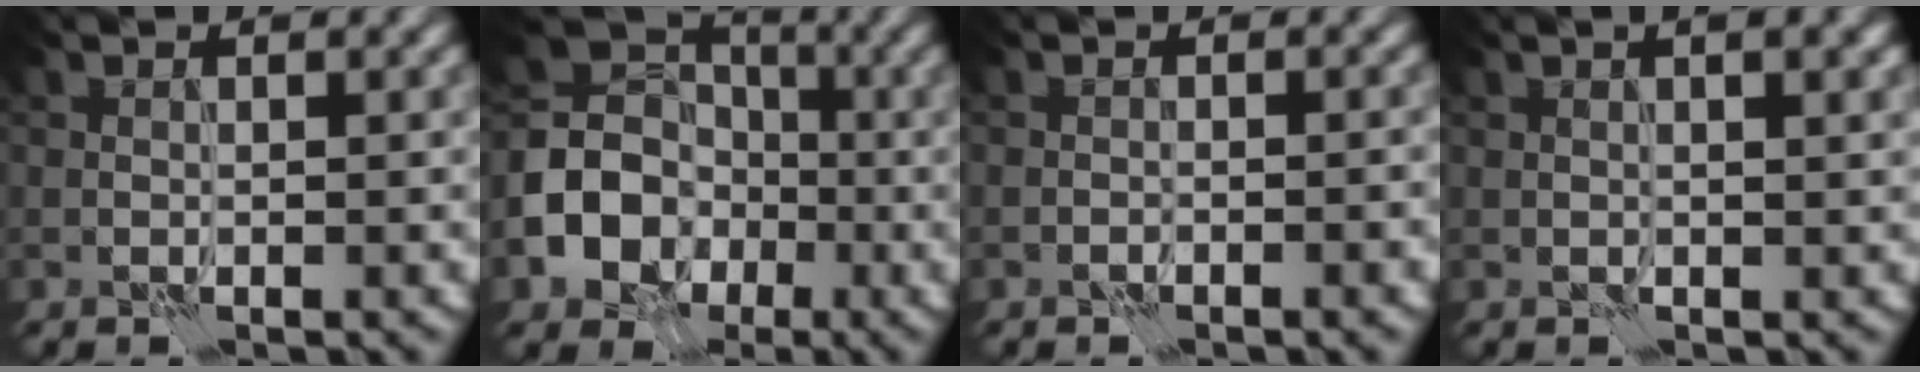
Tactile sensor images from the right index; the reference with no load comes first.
{"total": 7.8, "force": [-2.2, 6.5, 3.6], "torque": [-0.068, -0.004, -0.052]}
{"total": 1.0, "force": [-0.8, 0.2, 0.6], "torque": [-0.004, 0.007, -0.015]}
{"total": 4.0, "force": [1.9, 1.5, 3.1], "torque": [-0.026, 0.012, 0.005]}